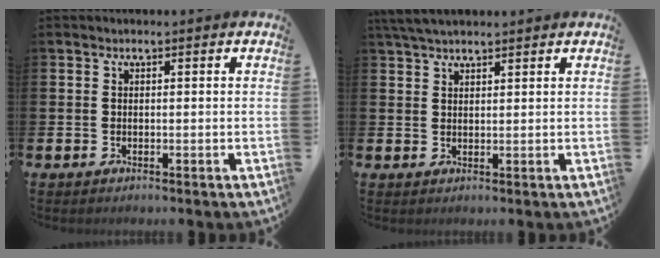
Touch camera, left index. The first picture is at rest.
{"total": 3.7, "force": [3.2, 1.0, 1.5], "torque": [-0.035, -0.004, 0.060]}